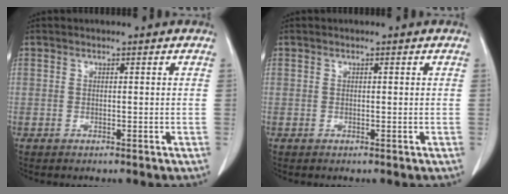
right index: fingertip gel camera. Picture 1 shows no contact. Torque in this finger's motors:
{"motor_torque": [-0.06, 0.03, -0.01, 0.01]}